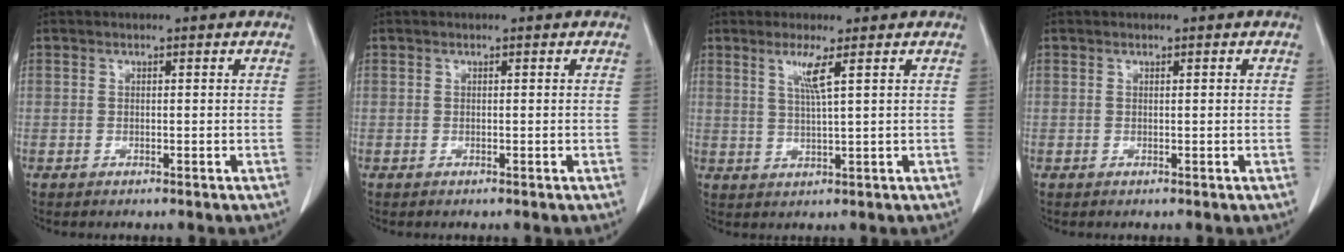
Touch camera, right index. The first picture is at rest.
{"total": 0.0}
{"total": 3.7, "force": [1.7, -0.7, 3.2], "torque": [-0.066, -0.005, 0.036]}
{"total": 0.0}